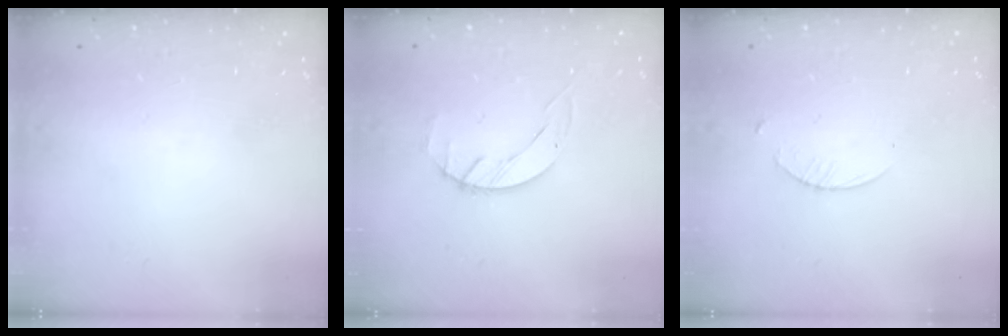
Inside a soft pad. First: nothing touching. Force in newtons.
{"total": 2.0, "press": 2.0, "slide": 0.3}
{"total": 1.5, "press": 1.5, "slide": 0.2}